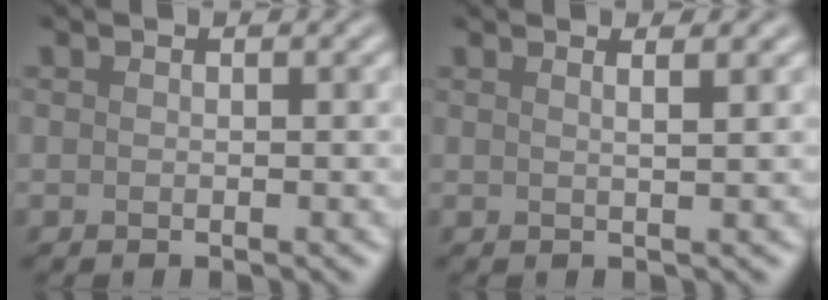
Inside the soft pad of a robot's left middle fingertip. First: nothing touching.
{"total": 2.1, "force": [1.2, 0.7, 1.5], "torque": [-0.006, 0.010, -0.008]}